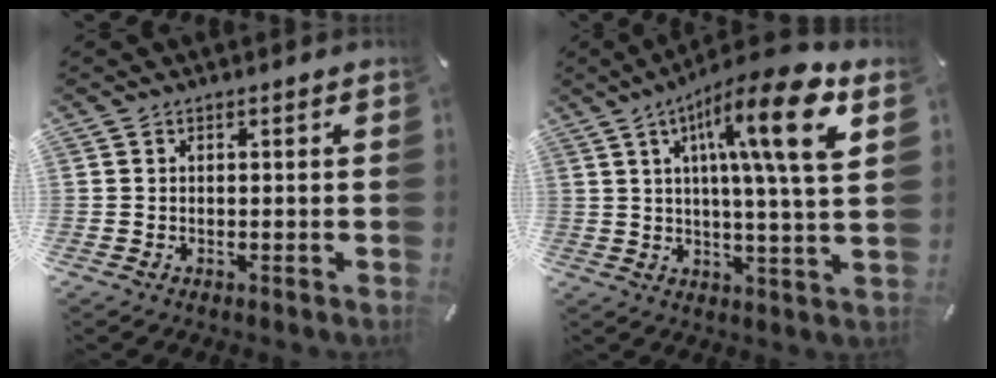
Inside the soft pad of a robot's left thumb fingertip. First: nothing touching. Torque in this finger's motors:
{"motor_torque": [2.50, 2.52, 2.05, -0.71, 0.24]}